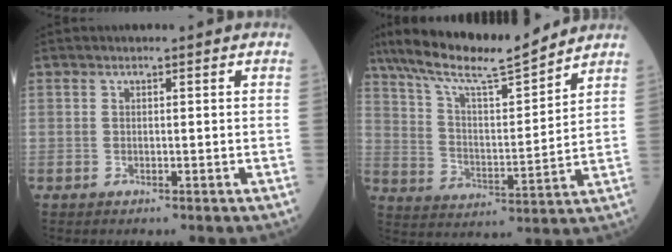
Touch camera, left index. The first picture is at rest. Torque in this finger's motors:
{"motor_torque": [0.57, -1.56, -0.06, 0.12]}